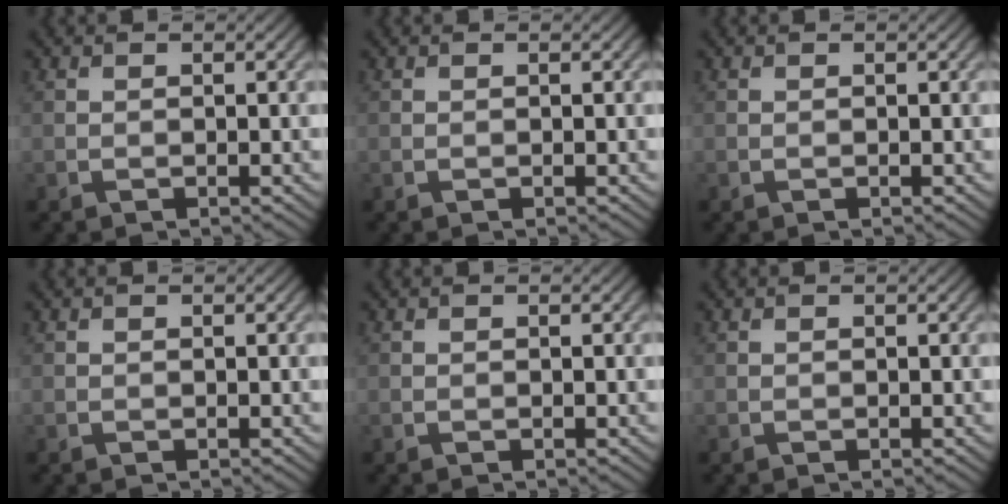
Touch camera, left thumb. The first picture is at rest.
{"total": 0.0}
{"total": 0.0}
{"total": 0.0}
{"total": 0.0}
{"total": 0.0}